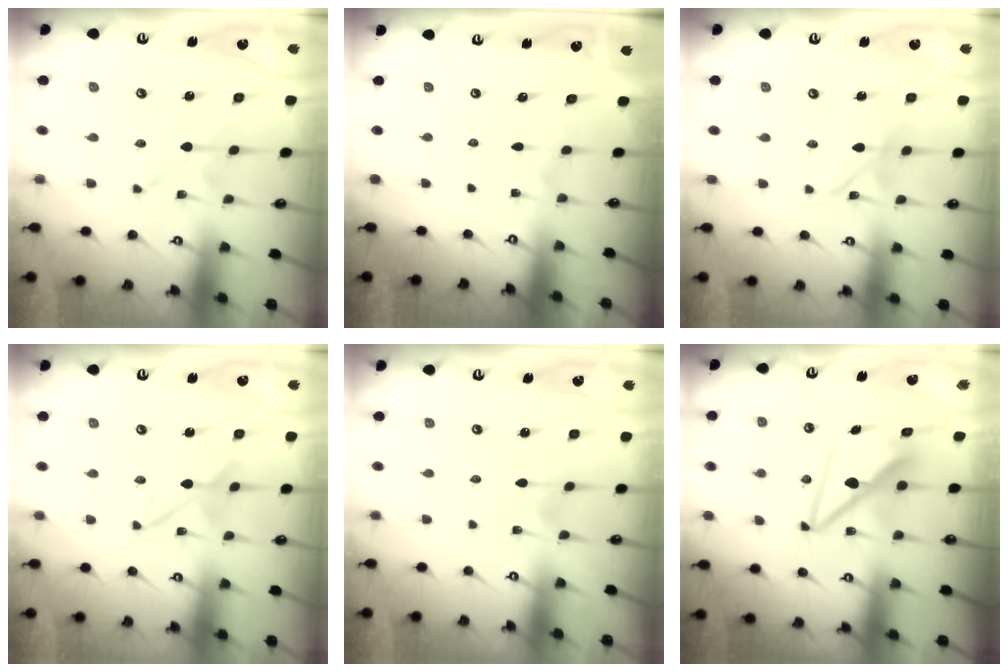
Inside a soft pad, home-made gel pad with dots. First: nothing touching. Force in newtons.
{"total": 0.0}
{"total": 4.6, "press": 4.5, "slide": 0.4}
{"total": 2.5, "press": 2.5, "slide": 0.3}
{"total": 1.4, "press": 1.4, "slide": 0.1}
{"total": 10.3, "press": 10.2, "slide": 1.1}